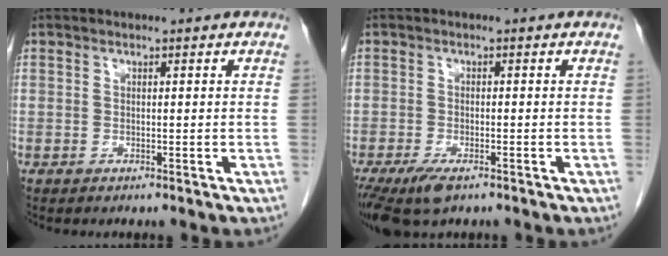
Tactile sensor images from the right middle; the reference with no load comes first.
{"total": 6.1, "force": [-4.1, 2.1, 4.0], "torque": [-0.075, -0.013, -0.070]}